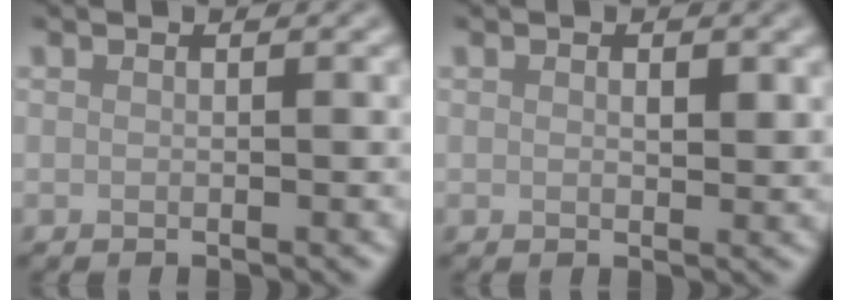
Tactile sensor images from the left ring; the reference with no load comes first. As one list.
[{"total": 1.4, "force": [0.5, 0.8, 1.1], "torque": [-0.014, -0.005, 0.009]}]